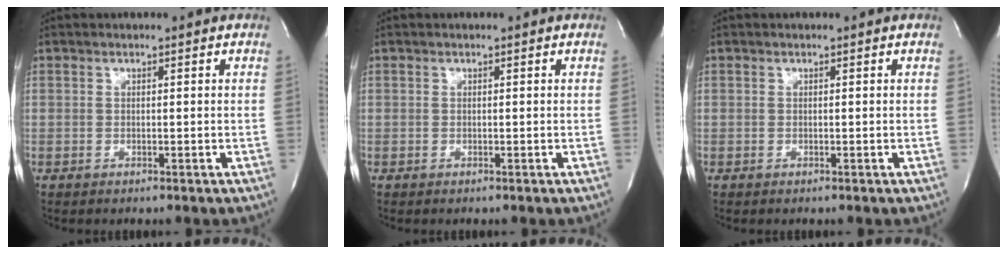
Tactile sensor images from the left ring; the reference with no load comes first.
{"total": 0.0}
{"total": 0.0}